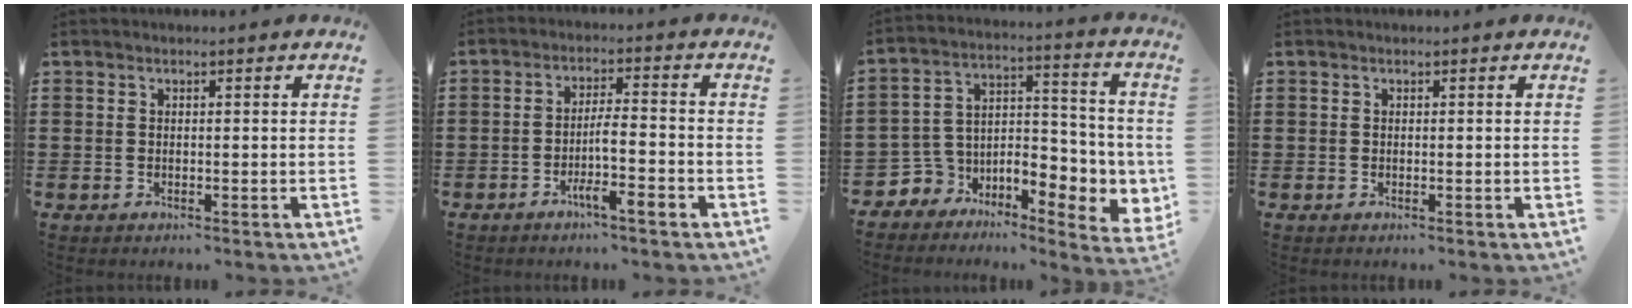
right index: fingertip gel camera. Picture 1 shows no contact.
{"total": 5.0, "force": [-2.2, 0.3, 4.4], "torque": [-0.088, -0.007, -0.044]}
{"total": 5.1, "force": [-2.2, 4.4, 1.5], "torque": [-0.046, -0.020, -0.038]}
{"total": 0.0}